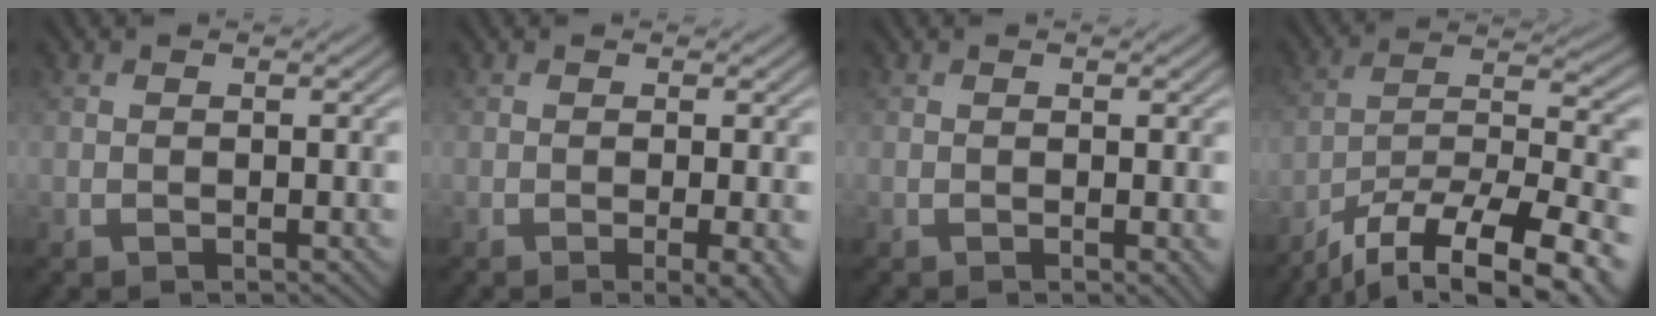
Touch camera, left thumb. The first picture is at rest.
{"total": 3.8, "force": [-1.0, 0.8, 3.5], "torque": [-0.049, 0.001, -0.017]}
{"total": 0.9, "force": [-0.1, 0.1, 0.9], "torque": [-0.015, -0.003, -0.002]}
{"total": 16.4, "force": [-12.3, 4.5, 9.8], "torque": [-0.157, -0.021, -0.189]}